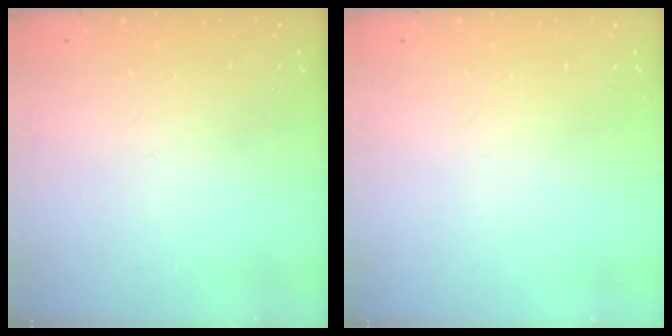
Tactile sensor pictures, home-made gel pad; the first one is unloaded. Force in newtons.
{"total": 0.0}